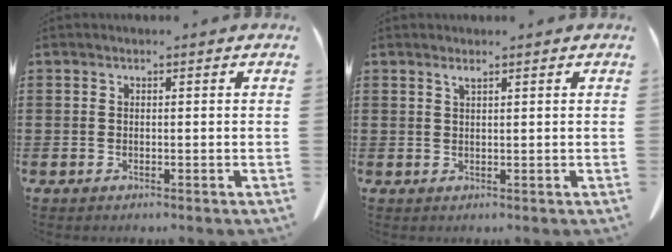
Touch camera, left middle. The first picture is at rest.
{"total": 1.2, "force": [0.9, 0.0, 0.7], "torque": [-0.016, -0.003, 0.019]}